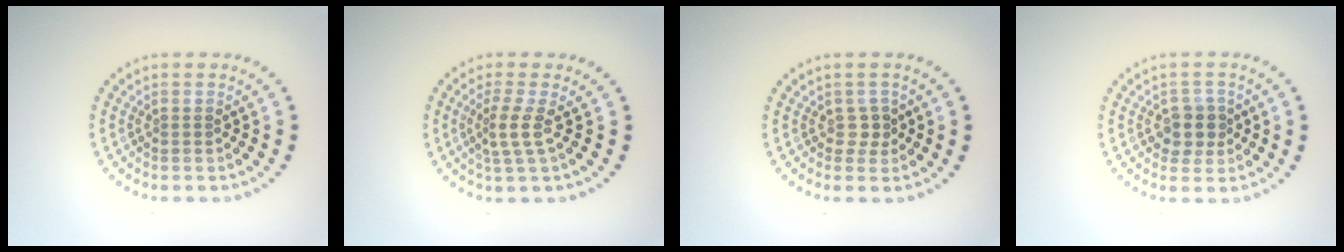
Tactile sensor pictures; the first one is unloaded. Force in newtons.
{"total": 2.2, "press": 1.5, "slide": 1.6}
{"total": 1.1, "press": 0.9, "slide": 0.7}
{"total": 2.5, "press": 2.3, "slide": 1.0}